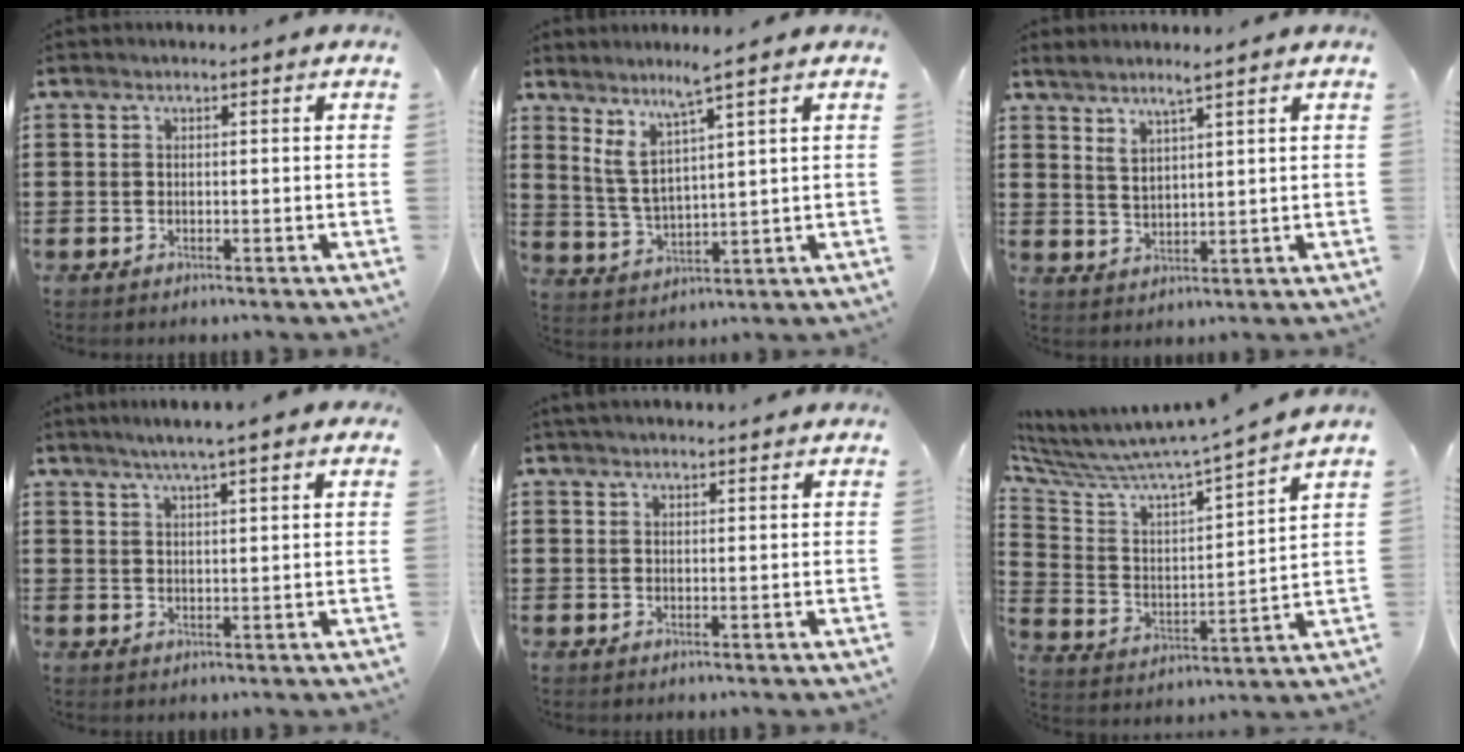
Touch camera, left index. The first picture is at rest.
{"total": 5.4, "force": [3.6, 0.2, 4.1], "torque": [-0.100, -0.021, 0.053]}
{"total": 3.1, "force": [2.5, 0.1, 1.8], "torque": [-0.041, 0.001, 0.045]}
{"total": 3.9, "force": [3.3, -0.2, 2.1], "torque": [-0.050, -0.004, 0.056]}
{"total": 2.1, "force": [2.0, 0.1, 0.3], "torque": [-0.011, 0.001, 0.039]}
{"total": 6.0, "force": [5.8, -0.4, 1.8], "torque": [-0.070, -0.064, 0.086]}